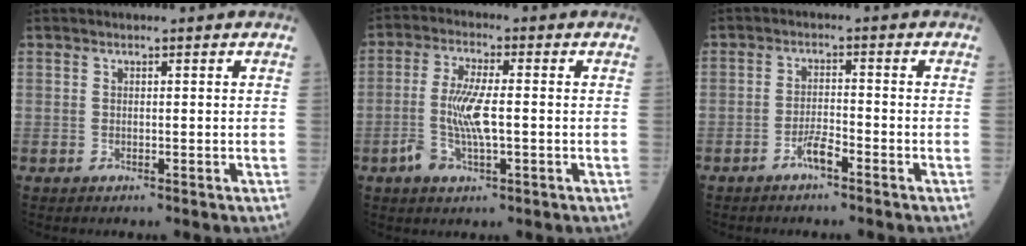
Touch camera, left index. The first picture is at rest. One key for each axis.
{"total": 6.7, "fx": -1.2, "fy": 1.7, "fz": 6.4, "tx": -0.141, "ty": -0.002, "tz": -0.025}
{"total": 2.9, "fx": -2.1, "fy": 0.4, "fz": 1.9, "tx": -0.039, "ty": 0.000, "tz": -0.041}